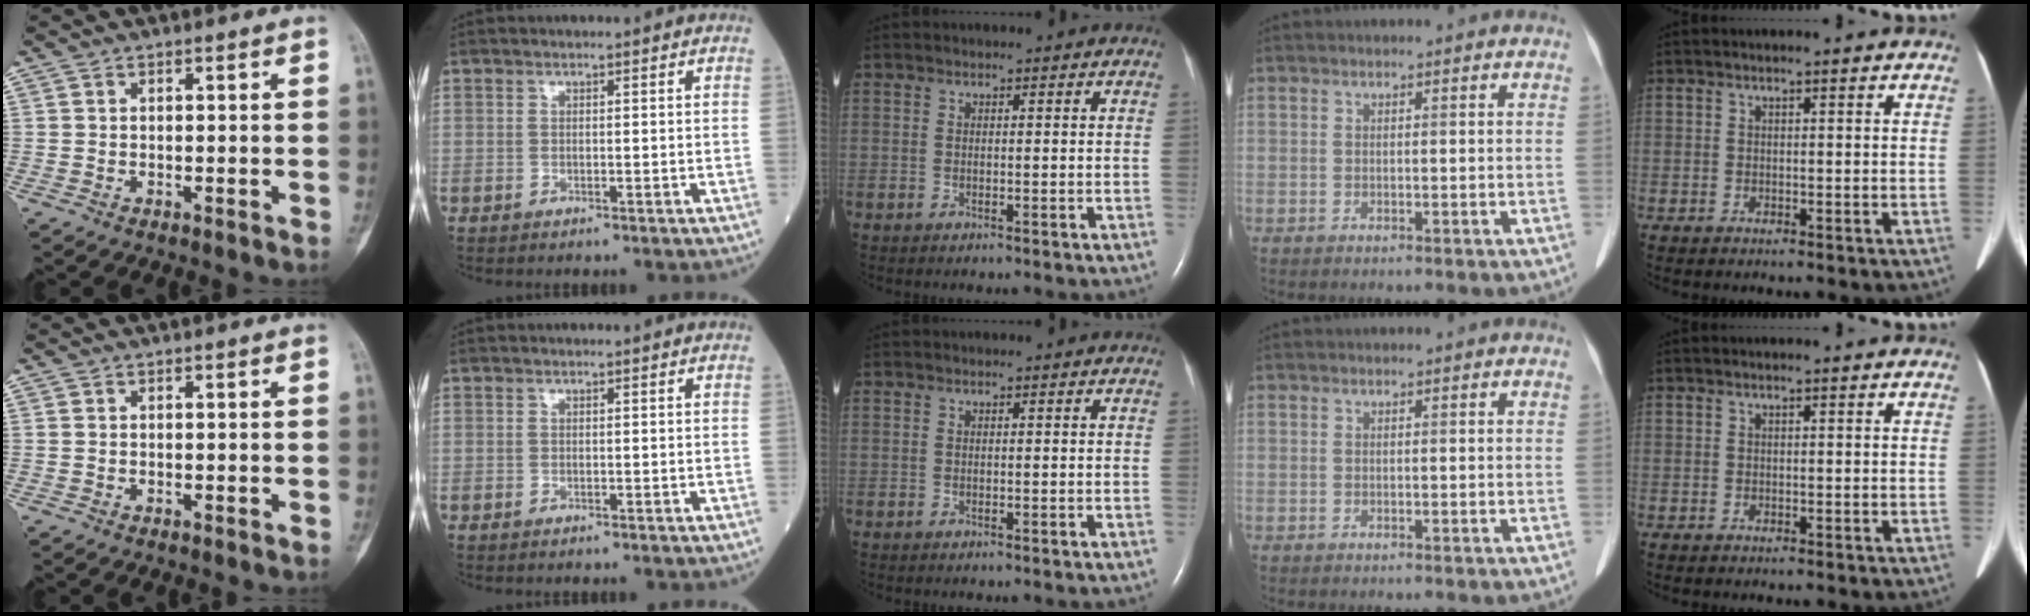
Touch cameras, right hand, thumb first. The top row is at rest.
{}